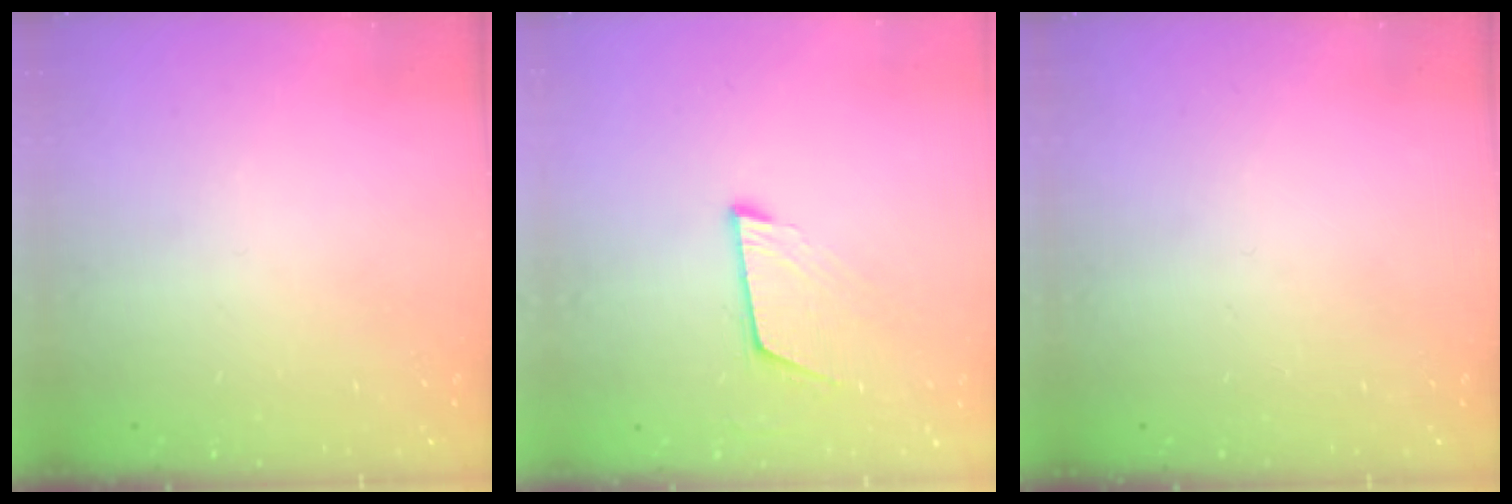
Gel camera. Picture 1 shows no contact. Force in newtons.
{"total": 6.7, "press": 6.4, "slide": 2.0}
{"total": 0.0}